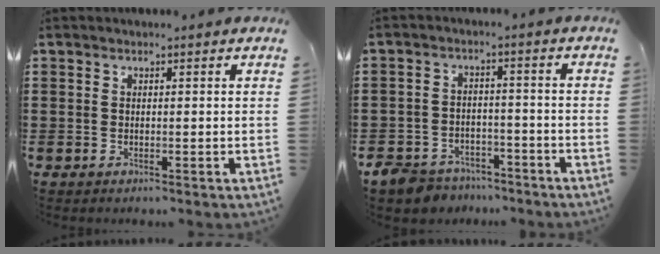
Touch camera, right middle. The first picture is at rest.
{"total": 5.0, "force": [-4.7, 1.6, 0.6], "torque": [-0.026, 0.008, -0.098]}